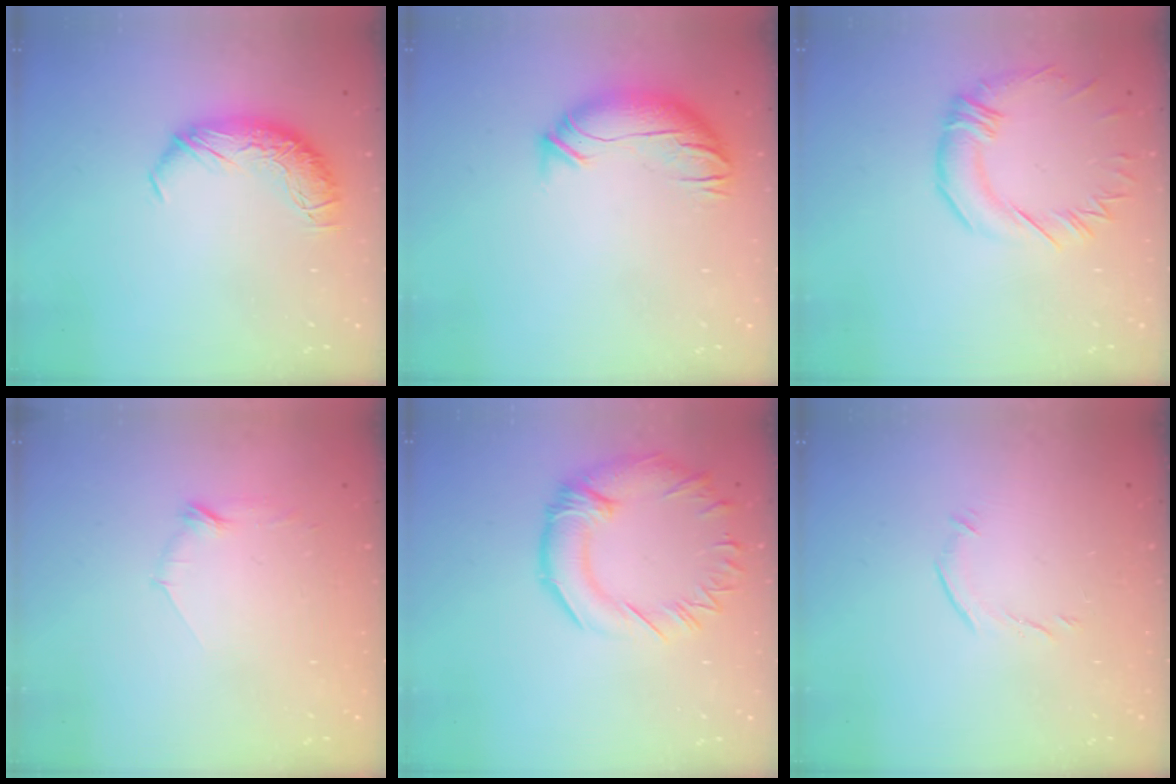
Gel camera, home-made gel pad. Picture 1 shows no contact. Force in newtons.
{"total": 3.3, "press": 2.5, "slide": 2.1}
{"total": 1.5, "press": 0.9, "slide": 1.1}
{"total": 7.9, "press": 7.9, "slide": 0.7}
{"total": 3.3, "press": 3.0, "slide": 1.5}
{"total": 7.5, "press": 7.5, "slide": 0.6}